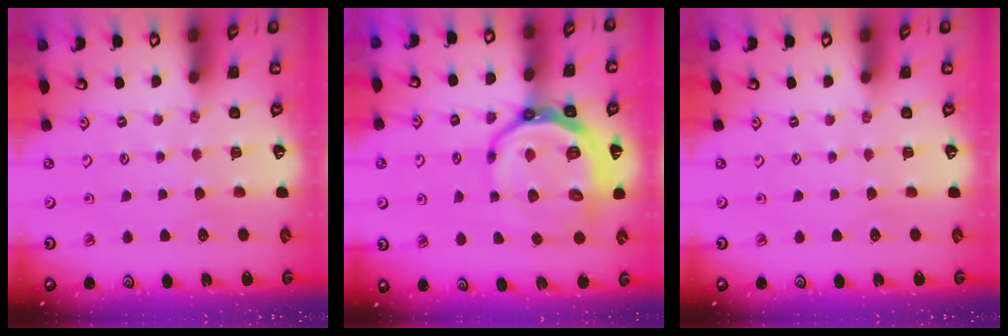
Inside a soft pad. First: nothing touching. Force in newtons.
{"total": 16.4, "press": 15.9, "slide": 3.8}
{"total": 0.0}